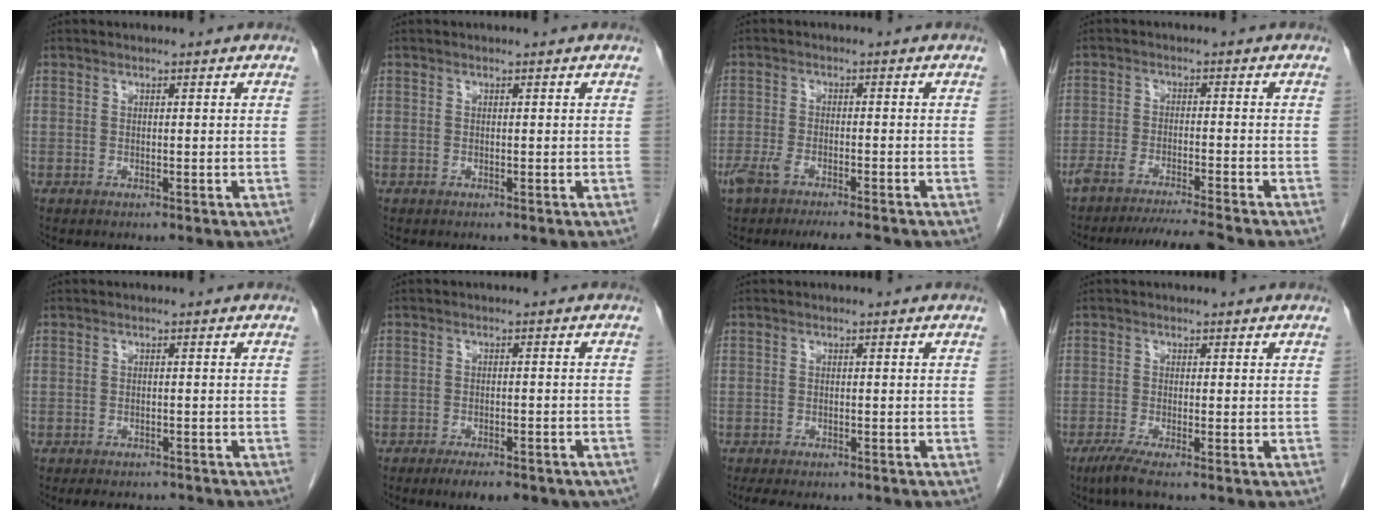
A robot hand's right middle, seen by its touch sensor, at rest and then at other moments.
{"total": 0.0}
{"total": 8.1, "force": [-6.3, 1.3, 4.8], "torque": [-0.076, -0.010, -0.098]}
{"total": 8.1, "force": [-7.4, -1.3, 3.1], "torque": [-0.029, -0.015, -0.118]}
{"total": 5.4, "force": [-4.8, 1.9, 1.5], "torque": [-0.014, -0.001, -0.062]}
{"total": 10.4, "force": [-7.9, 3.4, 5.7], "torque": [-0.056, 0.002, -0.098]}
{"total": 5.8, "force": [-4.9, 1.9, 2.6], "torque": [-0.031, -0.007, -0.068]}
{"total": 2.6, "force": [-1.7, -0.2, 2.0], "torque": [-0.045, -0.011, -0.037]}